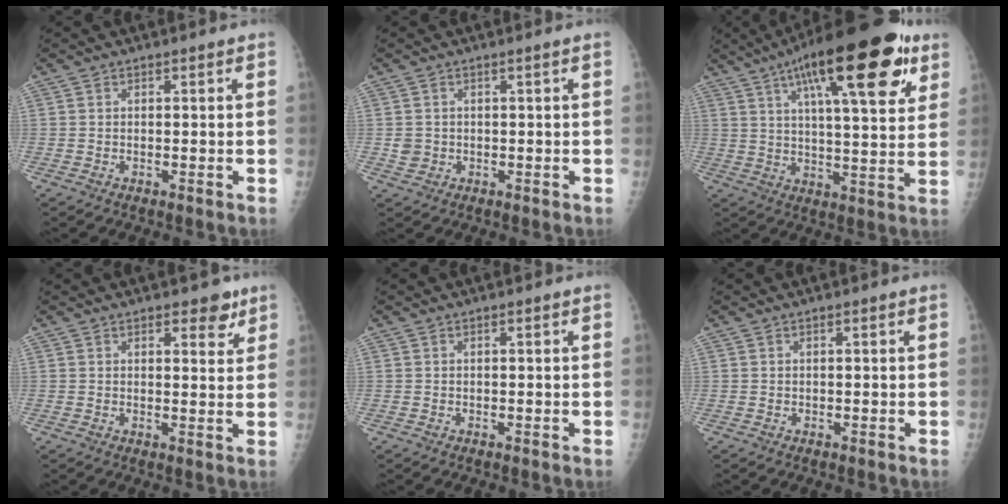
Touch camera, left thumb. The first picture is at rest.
{"total": 1.7, "force": [0.0, 1.5, 0.9], "torque": [-0.016, 0.007, 0.006]}
{"total": 23.7, "force": [11.7, 6.8, 19.5], "torque": [-0.281, -0.012, 0.174]}
{"total": 4.3, "force": [2.8, 1.9, 2.6], "torque": [-0.013, -0.015, 0.034]}
{"total": 0.0}
{"total": 0.0}